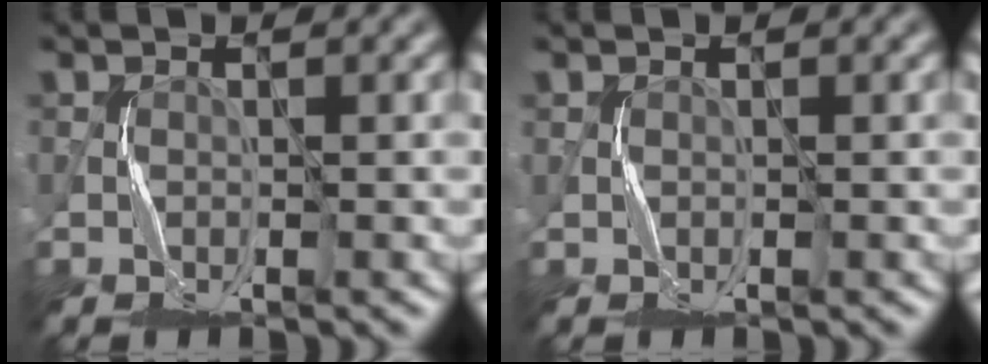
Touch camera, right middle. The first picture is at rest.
{"total": 0.0}